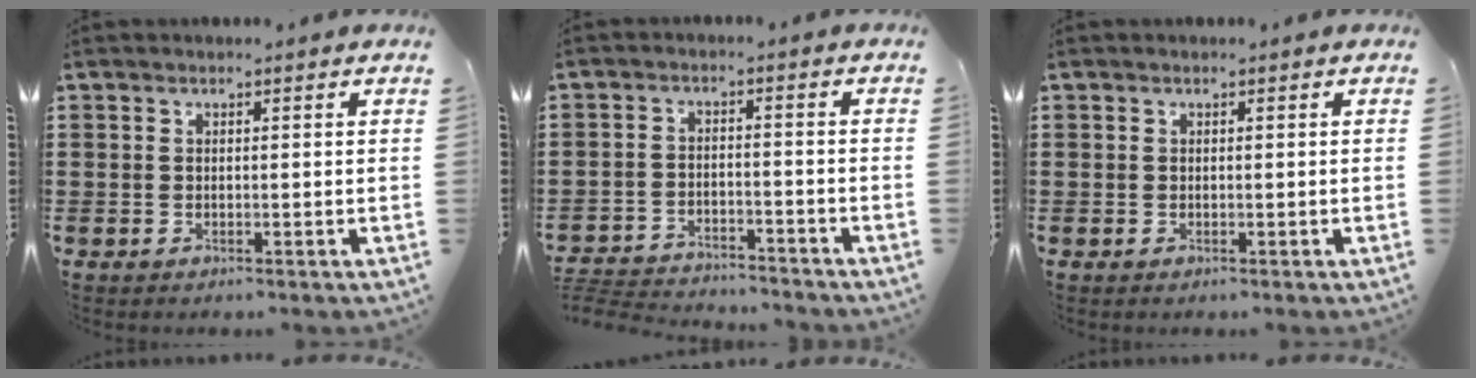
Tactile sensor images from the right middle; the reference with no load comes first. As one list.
[{"total": 4.0, "force": [-4.0, 0.3, 0.5], "torque": [-0.021, -0.001, -0.087]}, {"total": 0.0}]